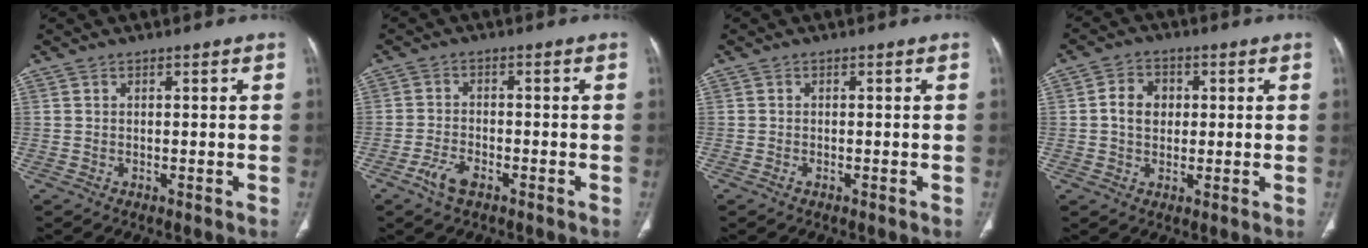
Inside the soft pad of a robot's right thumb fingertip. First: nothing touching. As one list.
[{"total": 4.3, "force": [-2.6, 1.9, 2.8], "torque": [-0.060, 0.013, -0.050]}, {"total": 0.6, "force": [-0.4, 0.3, 0.3], "torque": [-0.010, 0.003, -0.007]}, {"total": 5.8, "force": [0.6, 4.6, 3.5], "torque": [-0.040, 0.007, 0.005]}]